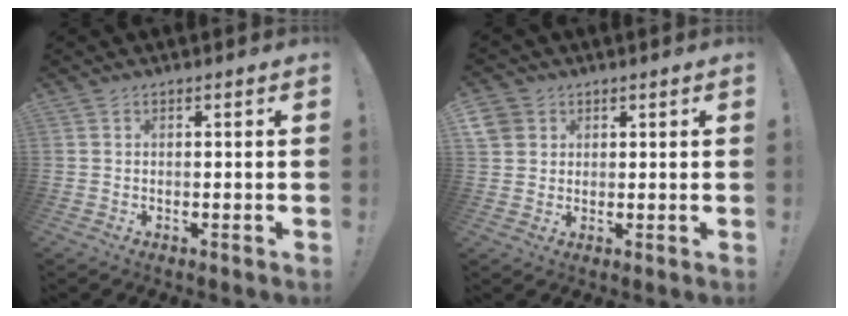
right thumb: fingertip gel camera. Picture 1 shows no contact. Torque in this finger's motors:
{"motor_torque": [0.00, 0.00, 0.00, 0.04, 0.01]}